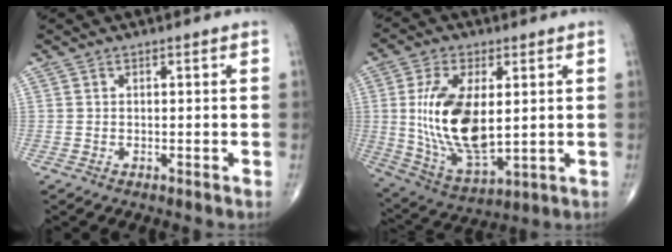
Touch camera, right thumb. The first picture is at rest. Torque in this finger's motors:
{"motor_torque": [1.18, 3.56, 1.33, -0.37, 0.40]}